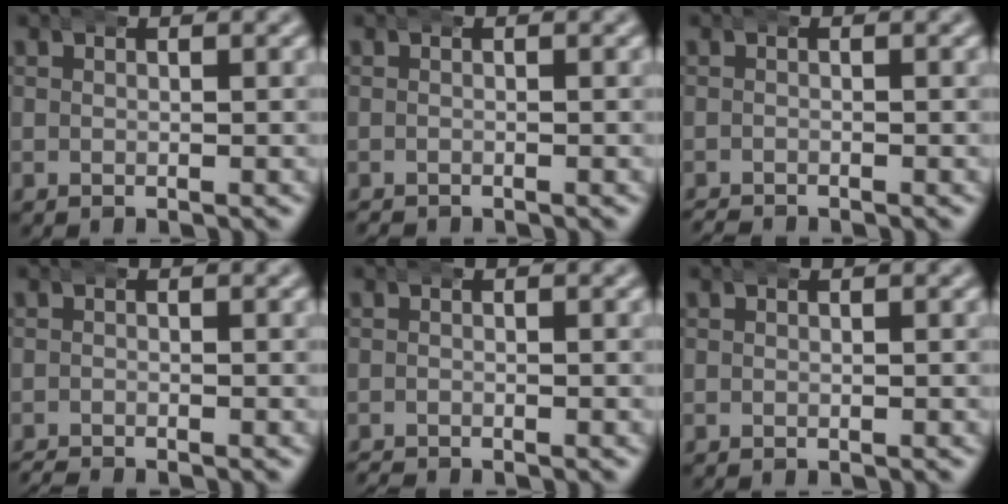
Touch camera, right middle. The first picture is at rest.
{"total": 0.6, "force": [-0.6, 0.0, -0.1], "torque": [-0.003, -0.007, -0.008]}
{"total": 1.0, "force": [-1.0, 0.0, -0.1], "torque": [-0.004, -0.007, -0.016]}
{"total": 1.3, "force": [-1.3, 0.1, 0.0], "torque": [-0.005, -0.009, -0.021]}
{"total": 0.9, "force": [-0.9, 0.0, -0.1], "torque": [-0.002, -0.007, -0.014]}
{"total": 0.0}